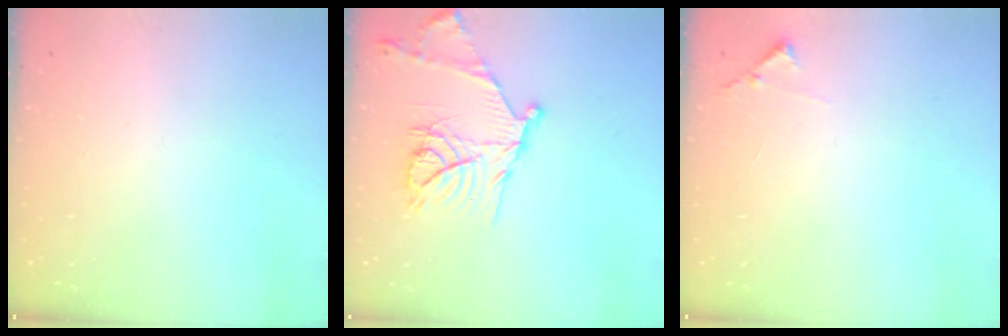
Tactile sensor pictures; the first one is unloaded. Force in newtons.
{"total": 17.5, "press": 17.5, "slide": 1.2}
{"total": 5.5, "press": 5.5, "slide": 0.4}